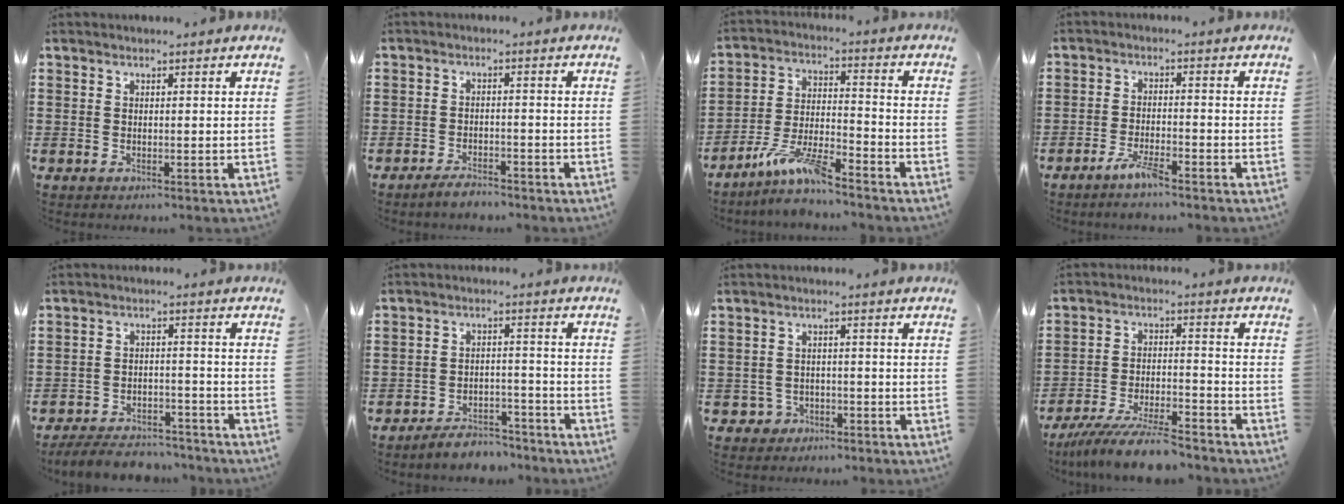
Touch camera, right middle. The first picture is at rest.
{"total": 2.6, "force": [-2.5, 0.5, 0.6], "torque": [-0.014, 0.002, -0.048]}
{"total": 8.6, "force": [-7.0, 1.2, 4.9], "torque": [-0.098, 0.003, -0.134]}
{"total": 3.9, "force": [-3.0, 0.6, 2.4], "torque": [-0.061, -0.004, -0.061]}
{"total": 5.5, "force": [-5.3, 1.0, 1.0], "torque": [-0.020, 0.008, -0.106]}
{"total": 4.6, "force": [-4.5, 0.7, 0.3], "torque": [-0.007, 0.009, -0.092]}
{"total": 2.4, "force": [-1.9, 1.4, 0.3], "torque": [-0.015, 0.000, -0.041]}
{"total": 8.5, "force": [-7.7, 0.5, 3.6], "torque": [-0.072, 0.003, -0.147]}